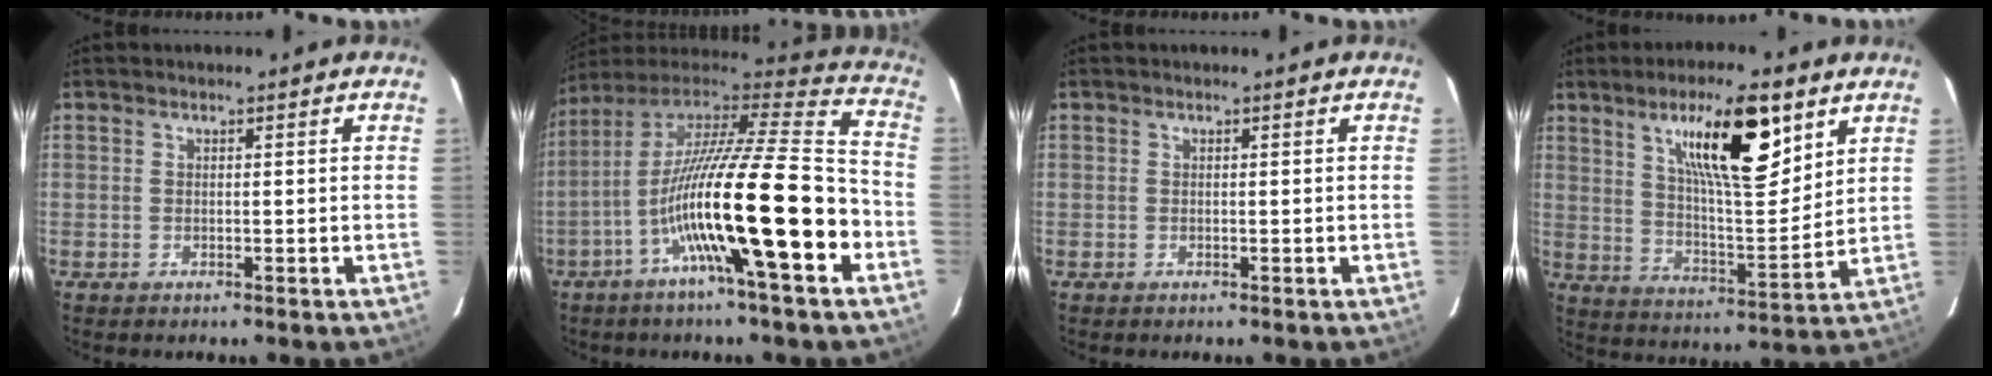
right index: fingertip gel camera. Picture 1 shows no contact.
{"total": 23.5, "force": [-7.7, 1.1, 22.1], "torque": [-0.373, -0.012, -0.138]}
{"total": 0.0}
{"total": 15.1, "force": [8.0, 3.0, 12.5], "torque": [-0.207, -0.001, 0.138]}